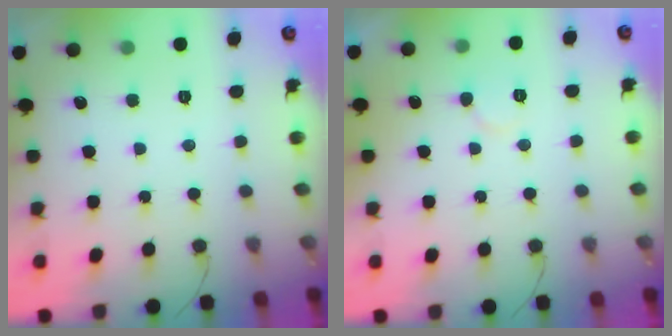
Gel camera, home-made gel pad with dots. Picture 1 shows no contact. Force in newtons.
{"total": 5.8, "press": 5.8, "slide": 0.7}